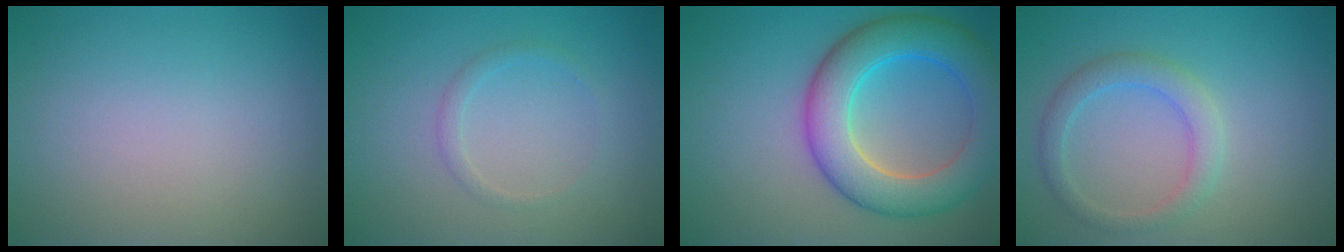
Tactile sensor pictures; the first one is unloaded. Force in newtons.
{"total": 1.1, "press": 1.1, "slide": 0.0}
{"total": 8.1, "press": 8.1, "slide": 0.4}
{"total": 2.7, "press": 2.7, "slide": 0.0}